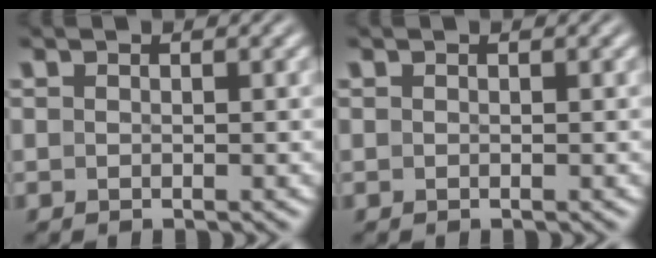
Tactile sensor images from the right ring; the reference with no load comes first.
{"total": 0.0}